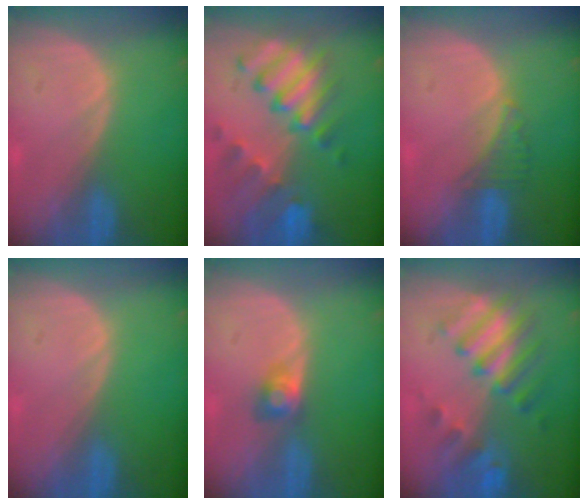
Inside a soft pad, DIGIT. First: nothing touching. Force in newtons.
{"total": 10.2, "press": 8.9, "slide": 5.0}
{"total": 2.7, "press": 2.6, "slide": 0.7}
{"total": 0.0}
{"total": 2.6, "press": 2.5, "slide": 0.7}
{"total": 7.9, "press": 7.7, "slide": 1.8}